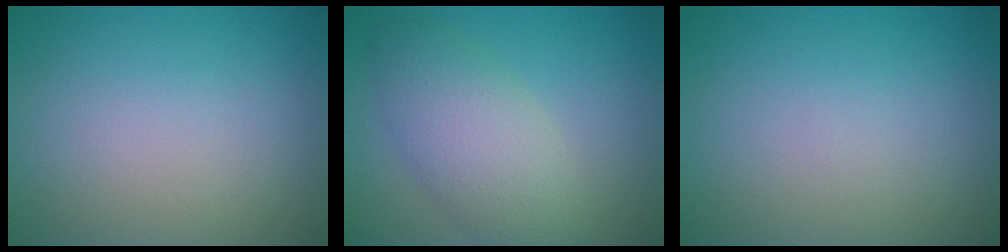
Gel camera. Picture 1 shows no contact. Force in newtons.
{"total": 5.4, "press": 5.4, "slide": 0.3}
{"total": 0.0}